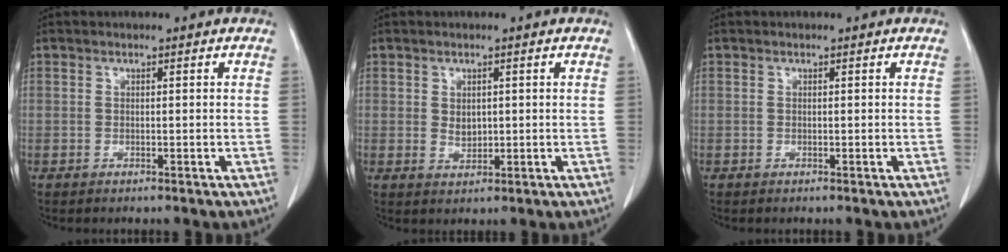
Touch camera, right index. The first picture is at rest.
{"total": 2.0, "force": [0.5, 1.5, 1.3], "torque": [-0.020, -0.004, 0.014]}
{"total": 0.0}